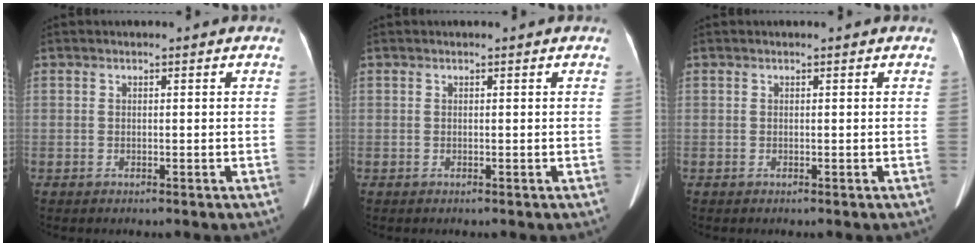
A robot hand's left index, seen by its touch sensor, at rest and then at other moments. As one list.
[{"total": 0.0}, {"total": 0.0}]